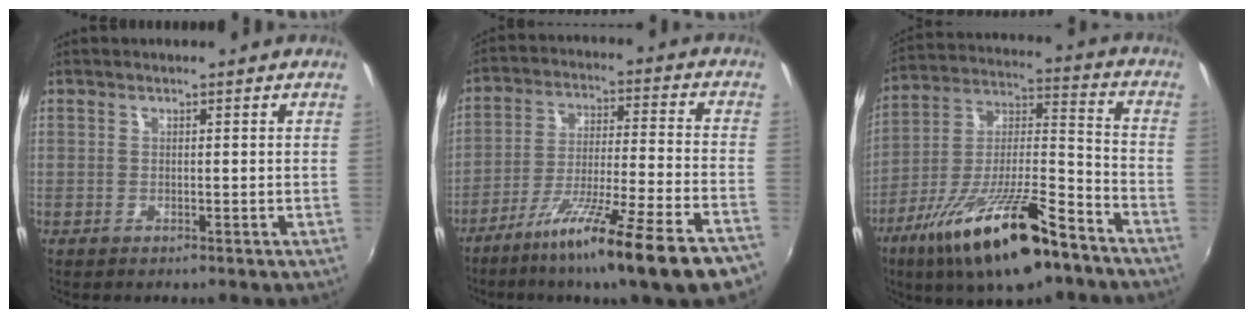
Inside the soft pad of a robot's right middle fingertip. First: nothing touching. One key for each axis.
{"total": 20.2, "fx": -15.0, "fy": -0.6, "fz": 13.6, "tx": -0.233, "ty": -0.065, "tz": -0.230}
{"total": 21.4, "fx": -13.3, "fy": 5.9, "fz": 15.7, "tx": -0.283, "ty": -0.022, "tz": -0.224}